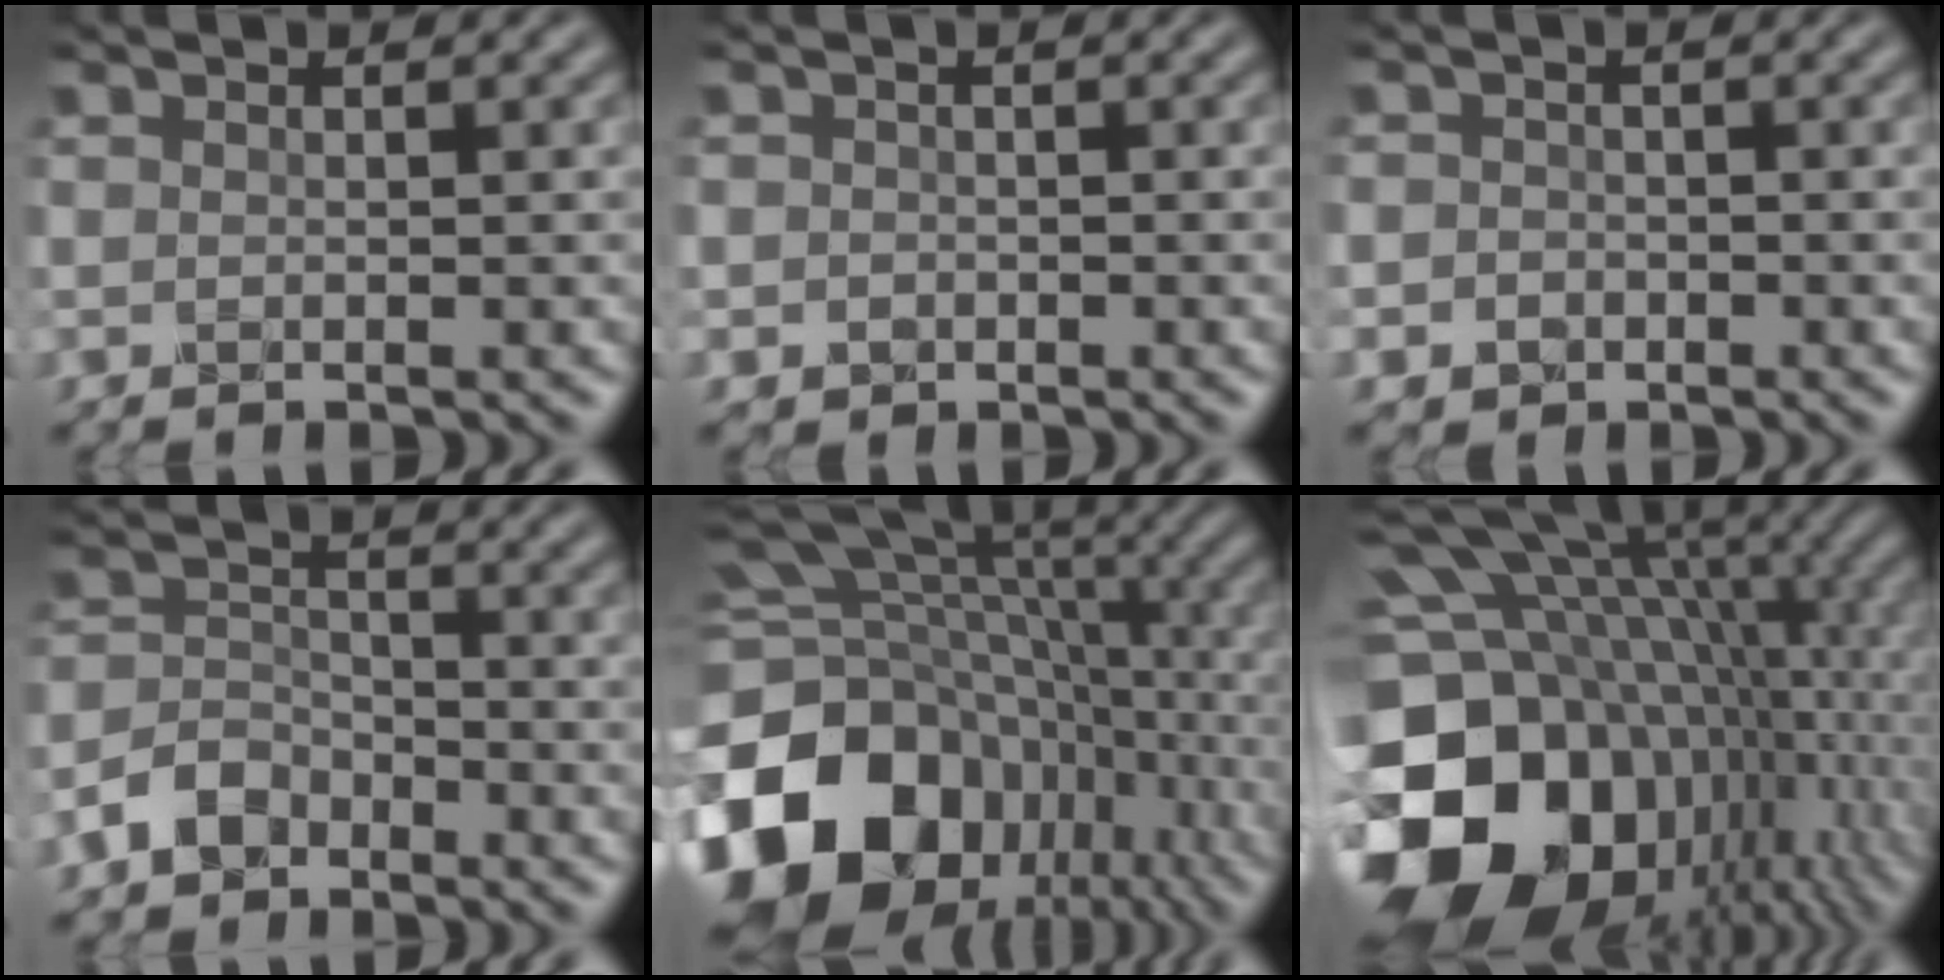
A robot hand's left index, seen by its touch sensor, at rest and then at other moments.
{"total": 1.2, "force": [-0.3, 1.2, 0.2], "torque": [0.009, -0.004, -0.006]}
{"total": 2.1, "force": [-0.7, 1.9, 0.4], "torque": [0.015, 0.003, -0.022]}
{"total": 3.3, "force": [-2.4, 2.0, 1.2], "torque": [-0.022, 0.006, -0.057]}
{"total": 18.7, "force": [-6.2, 14.2, 10.5], "torque": [-0.232, -0.018, -0.095]}
{"total": 20.2, "force": [-5.4, 14.2, 13.3], "torque": [-0.278, -0.030, -0.086]}